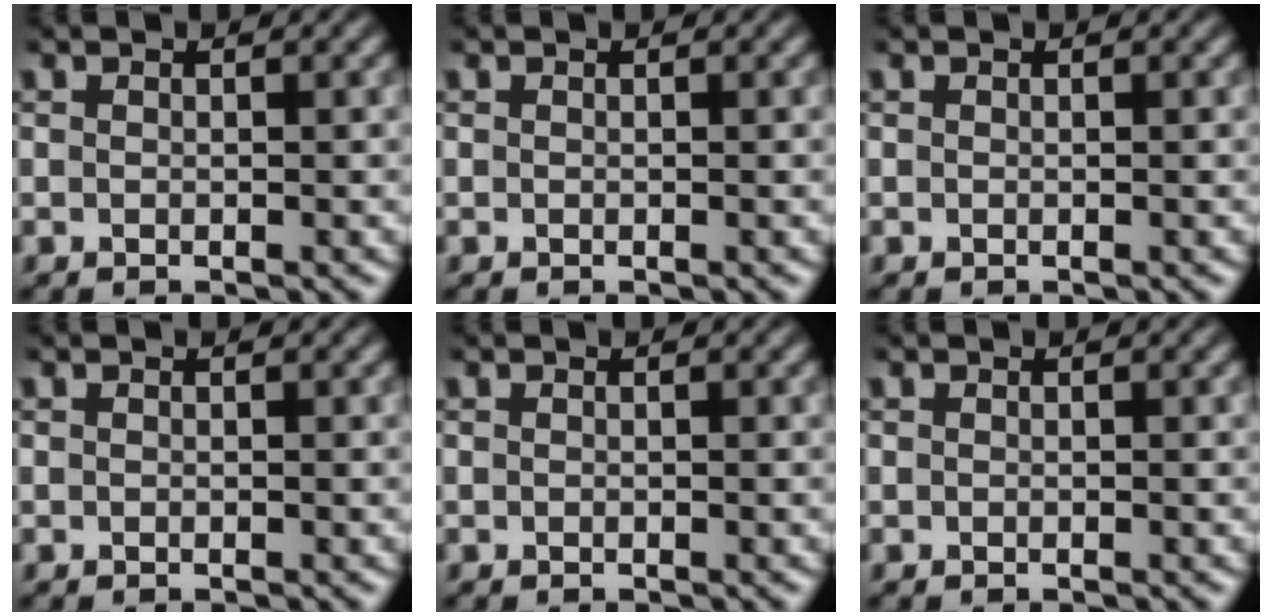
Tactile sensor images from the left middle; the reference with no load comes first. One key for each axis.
{"total": 0.0}
{"total": 0.0}
{"total": 0.0}
{"total": 0.0}
{"total": 0.0}